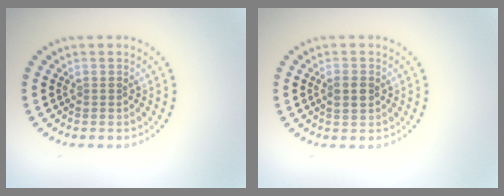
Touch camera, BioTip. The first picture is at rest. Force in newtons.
{"total": 1.6, "press": 1.6, "slide": 0.1}